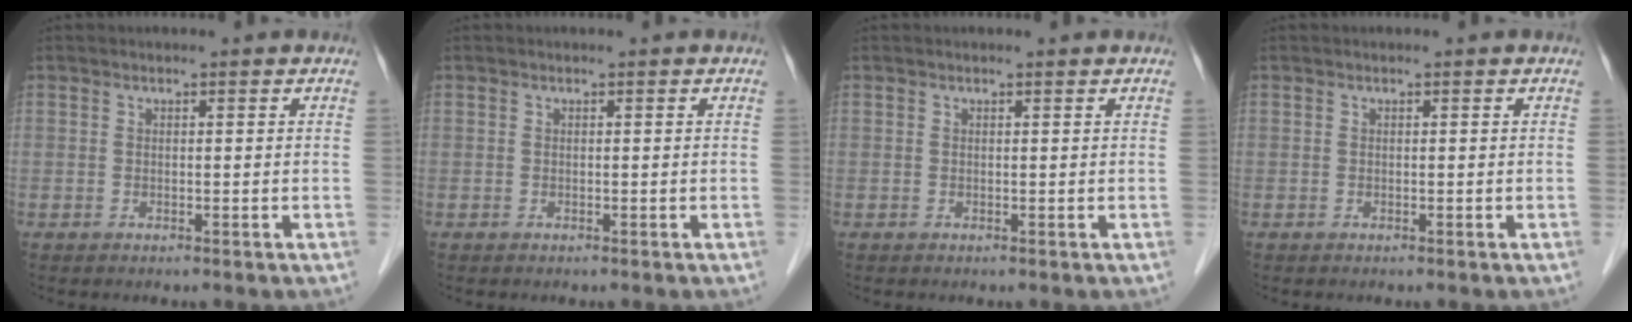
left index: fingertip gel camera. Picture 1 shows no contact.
{"total": 0.0}
{"total": 0.0}
{"total": 0.0}